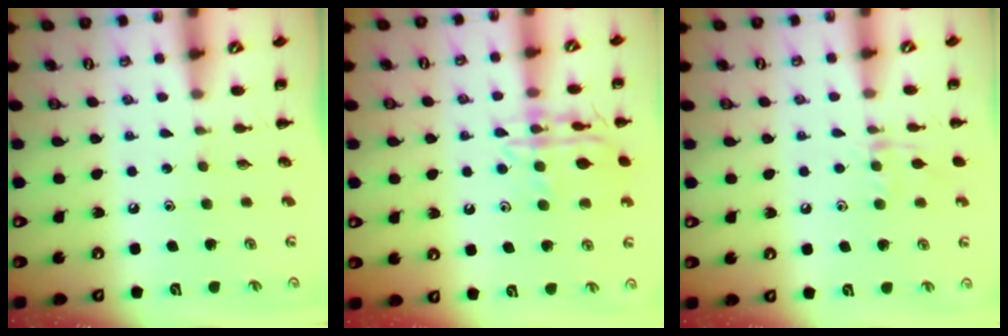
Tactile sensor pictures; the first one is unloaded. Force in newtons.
{"total": 14.0, "press": 14.0, "slide": 0.9}
{"total": 7.6, "press": 7.5, "slide": 1.0}